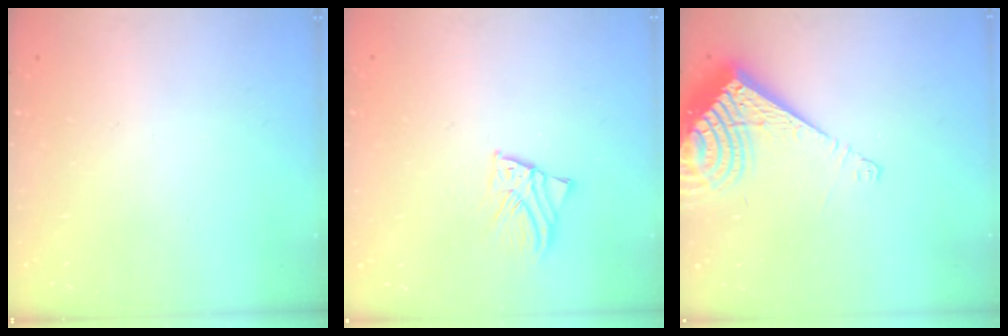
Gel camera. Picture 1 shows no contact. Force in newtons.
{"total": 2.1, "press": 2.1, "slide": 0.1}
{"total": 13.1, "press": 13.1, "slide": 1.5}